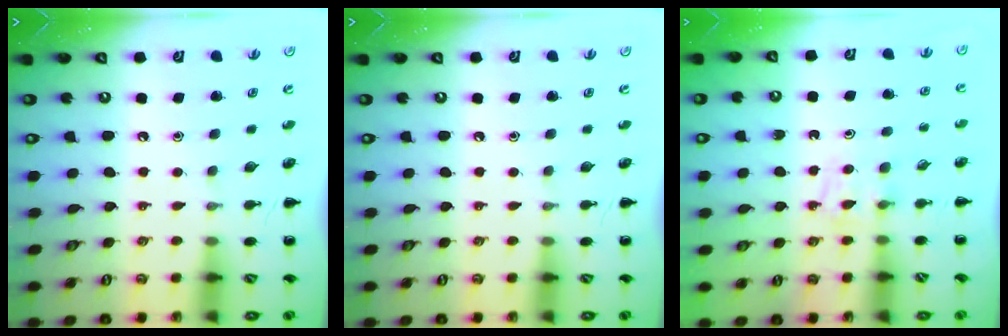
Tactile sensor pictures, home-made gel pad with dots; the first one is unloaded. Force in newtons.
{"total": 0.0}
{"total": 4.3, "press": 4.0, "slide": 1.6}